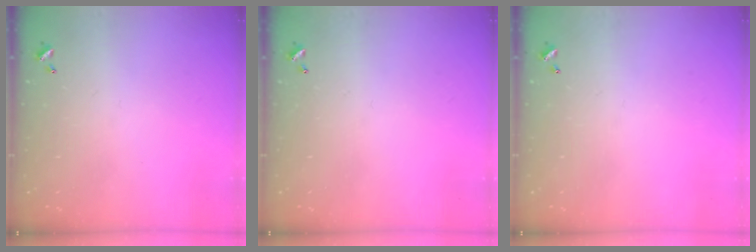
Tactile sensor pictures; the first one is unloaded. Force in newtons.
{"total": 0.0}
{"total": 0.0}